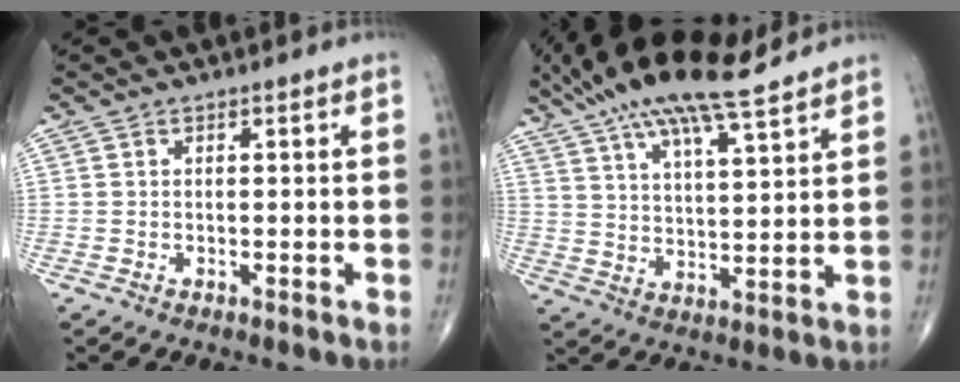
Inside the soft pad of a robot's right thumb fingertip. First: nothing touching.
{"total": 17.3, "force": [13.0, 3.8, 10.9], "torque": [-0.189, -0.024, 0.227]}